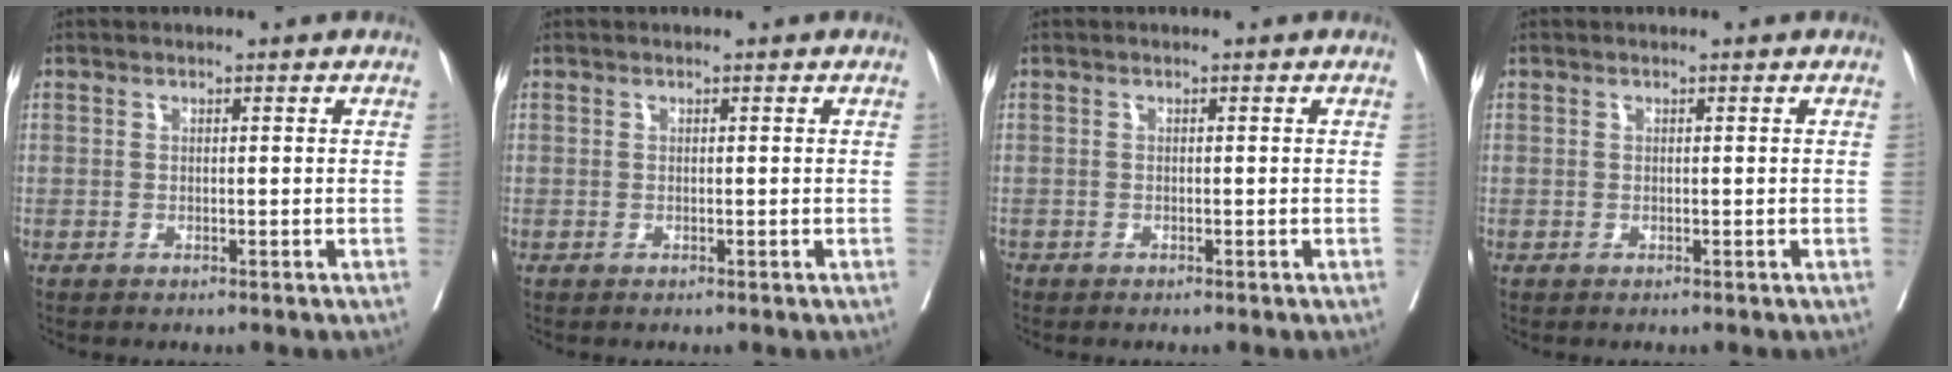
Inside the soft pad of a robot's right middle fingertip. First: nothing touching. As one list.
[{"total": 0.0}, {"total": 0.5, "force": [-0.4, 0.3, 0.0], "torque": [-0.005, 0.001, -0.012]}, {"total": 0.0}]